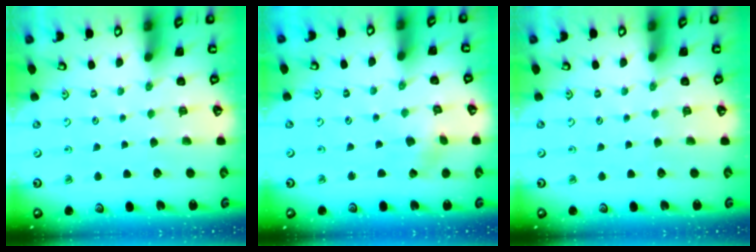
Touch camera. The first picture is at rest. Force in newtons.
{"total": 1.3, "press": 1.3, "slide": 0.2}
{"total": 0.0}